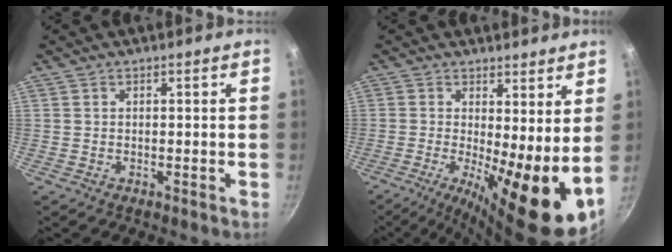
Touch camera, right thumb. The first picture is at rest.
{"total": 12.8, "force": [-0.5, 3.4, 12.3], "torque": [-0.178, -0.014, -0.008]}